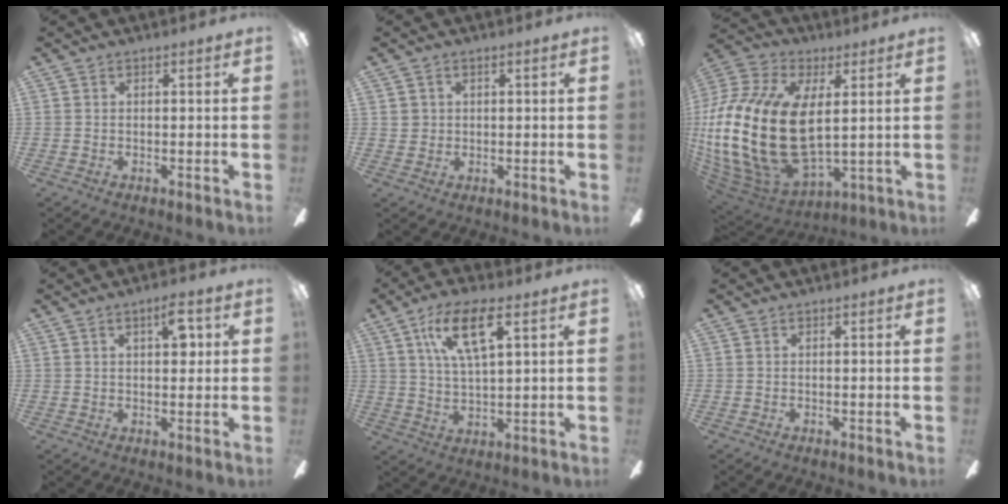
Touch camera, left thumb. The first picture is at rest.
{"total": 1.8, "force": [0.5, 1.7, 0.2], "torque": [0.000, 0.002, 0.006]}
{"total": 26.5, "force": [1.2, 15.1, 21.8], "torque": [-0.501, -0.012, 0.029]}
{"total": 6.4, "force": [2.5, 2.9, 5.1], "torque": [-0.071, -0.002, 0.035]}
{"total": 12.3, "force": [6.2, 4.3, 9.8], "torque": [-0.180, -0.001, 0.109]}
{"total": 0.0}